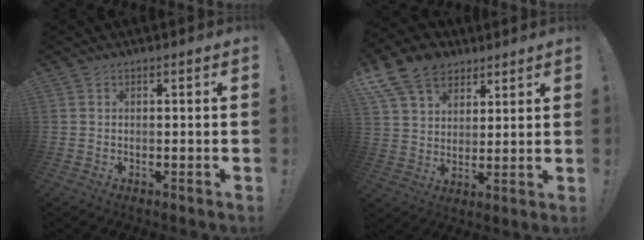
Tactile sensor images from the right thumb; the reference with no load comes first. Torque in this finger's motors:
{"motor_torque": [0.89, 0.91, 0.16, 0.11, 0.22]}